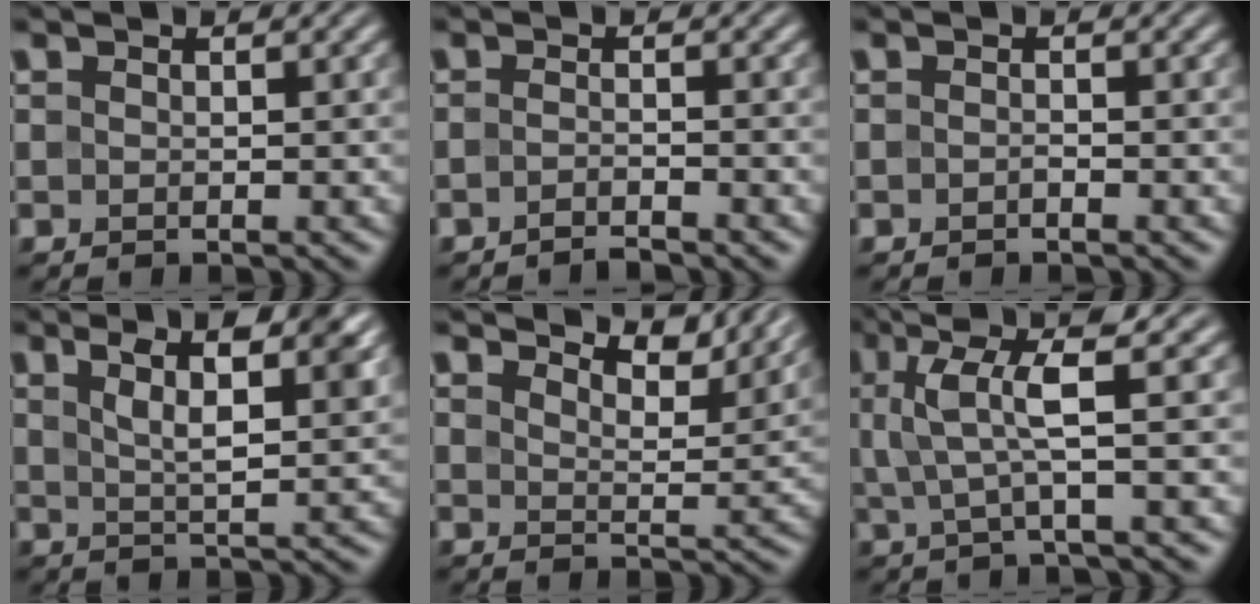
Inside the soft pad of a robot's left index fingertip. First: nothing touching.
{"total": 1.6, "force": [-1.2, 0.3, 1.0], "torque": [-0.012, -0.002, -0.030]}
{"total": 0.5, "force": [-0.4, 0.1, 0.4], "torque": [-0.008, 0.001, -0.006]}
{"total": 6.3, "force": [3.2, 1.9, 5.1], "torque": [-0.072, 0.012, 0.045]}
{"total": 6.8, "force": [6.2, 1.3, 2.5], "torque": [-0.043, 0.005, 0.073]}
{"total": 5.4, "force": [1.5, 0.8, 5.1], "torque": [-0.100, 0.011, 0.026]}